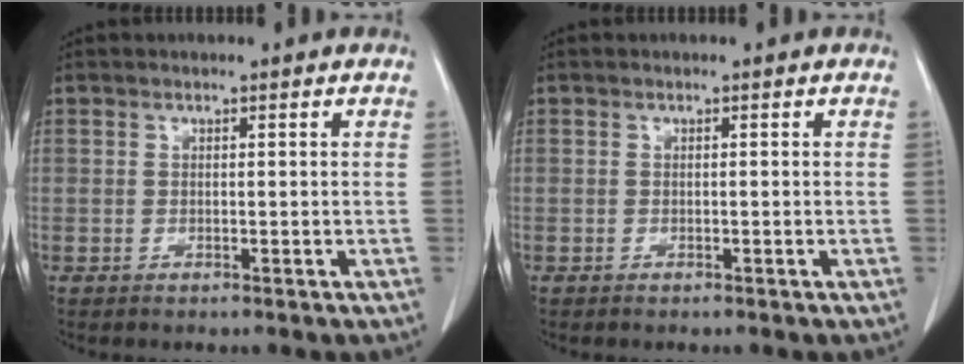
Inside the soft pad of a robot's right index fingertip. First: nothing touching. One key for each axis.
{"total": 0.0}